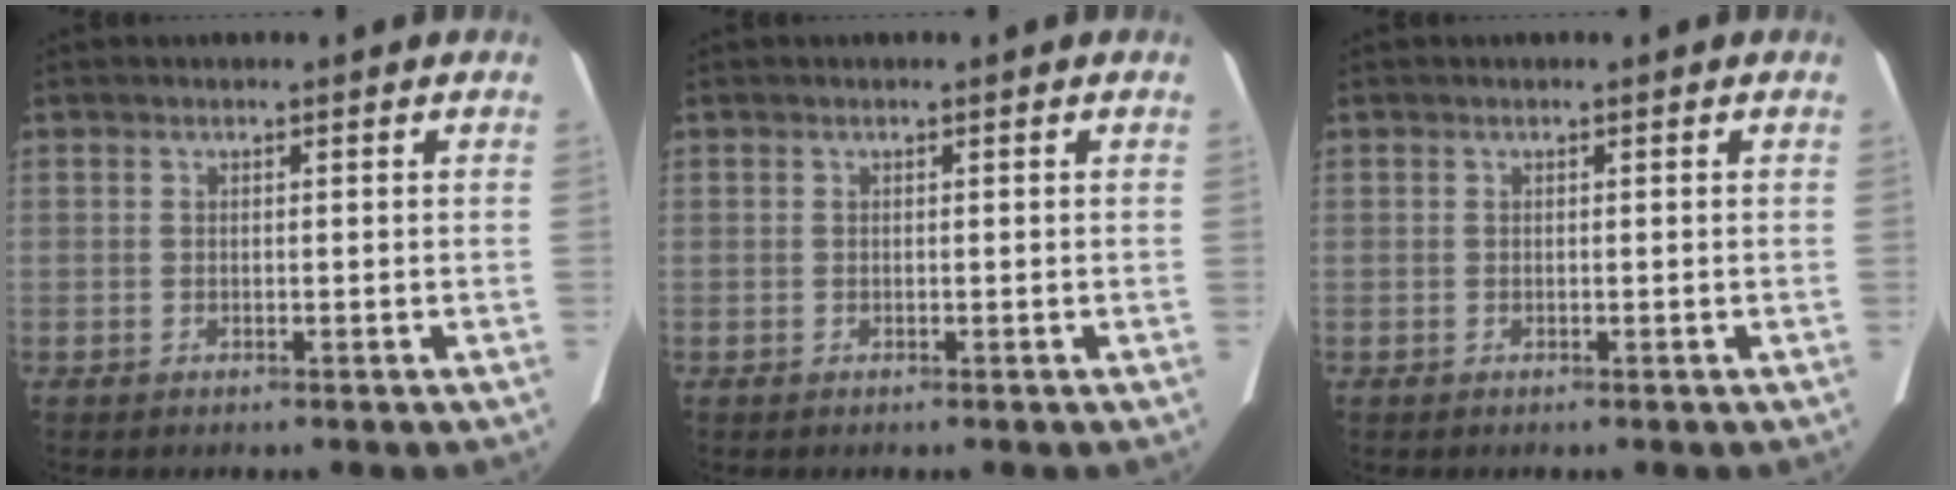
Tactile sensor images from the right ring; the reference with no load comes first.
{"total": 0.0}
{"total": 0.0}